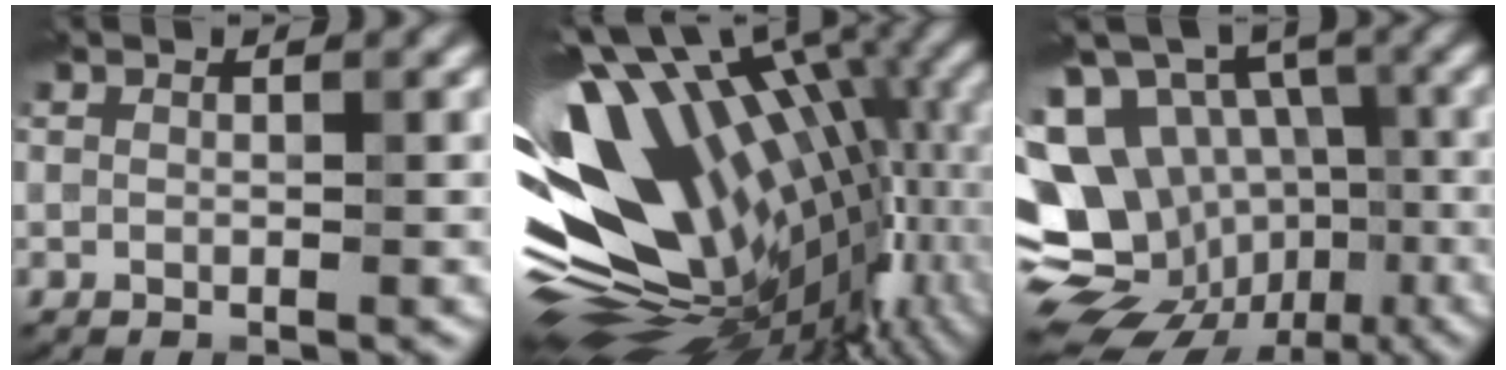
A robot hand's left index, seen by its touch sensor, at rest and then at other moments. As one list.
[{"total": 18.0, "force": [0.8, 9.1, 15.5], "torque": [-0.285, -0.019, 0.019]}, {"total": 16.7, "force": [-4.9, 13.8, 8.0], "torque": [-0.161, -0.004, -0.073]}]